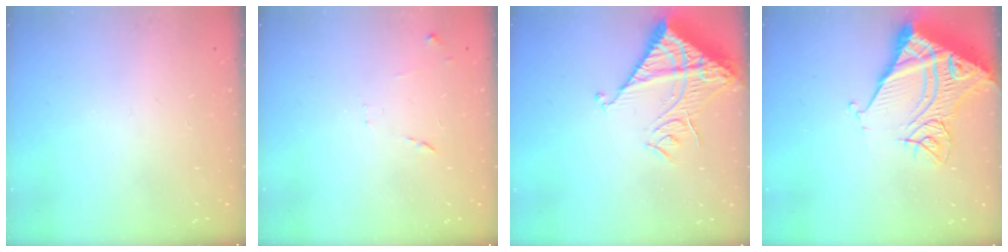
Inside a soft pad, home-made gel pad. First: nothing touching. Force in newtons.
{"total": 7.5, "press": 7.5, "slide": 0.6}
{"total": 14.3, "press": 14.2, "slide": 1.6}
{"total": 17.3, "press": 17.2, "slide": 2.1}